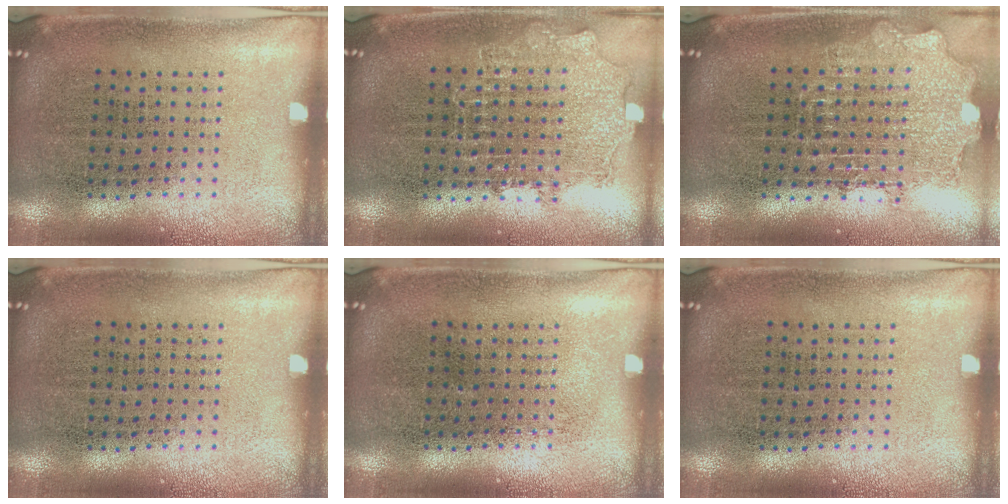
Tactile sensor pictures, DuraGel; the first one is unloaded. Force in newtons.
{"total": 1.0, "press": 1.0, "slide": 0.2}
{"total": 1.9, "press": 1.5, "slide": 1.1}
{"total": 0.0}
{"total": 0.0}
{"total": 0.0}